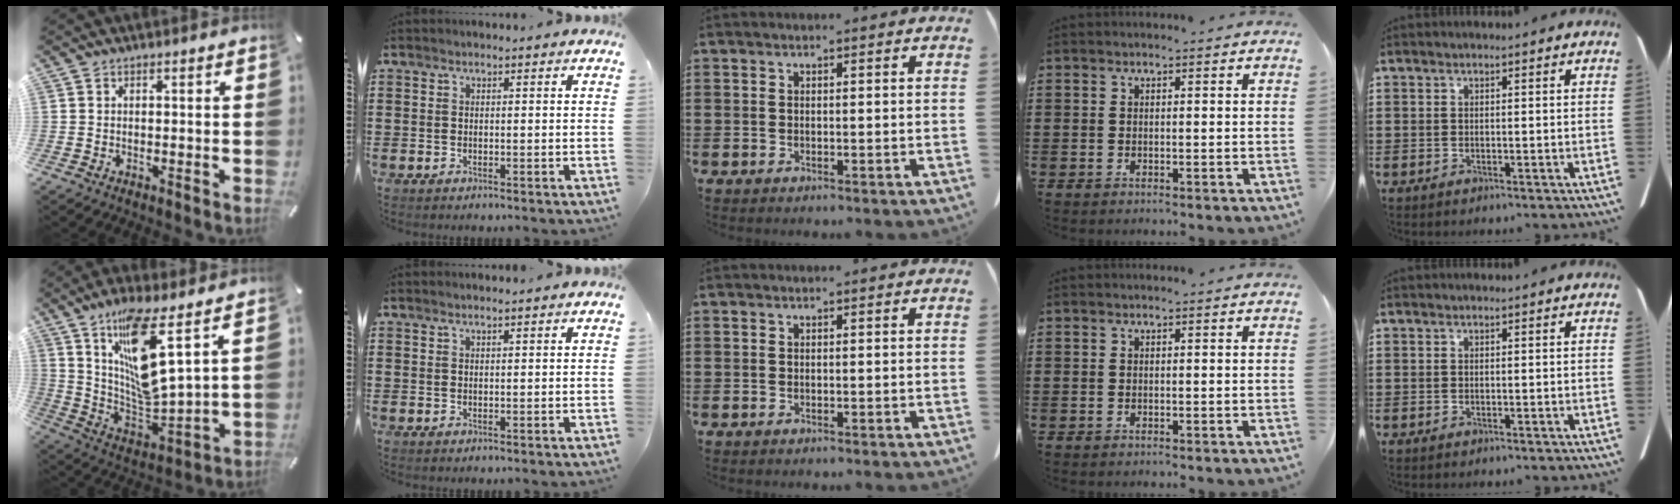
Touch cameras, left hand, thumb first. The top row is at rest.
{"thumb": {"total": 15.1, "force": [9.0, 2.7, 11.9], "torque": [-0.238, -0.068, 0.140]}, "index": {"total": 0.8, "force": [0.8, 0.0, 0.3], "torque": [-0.008, -0.001, 0.014]}}